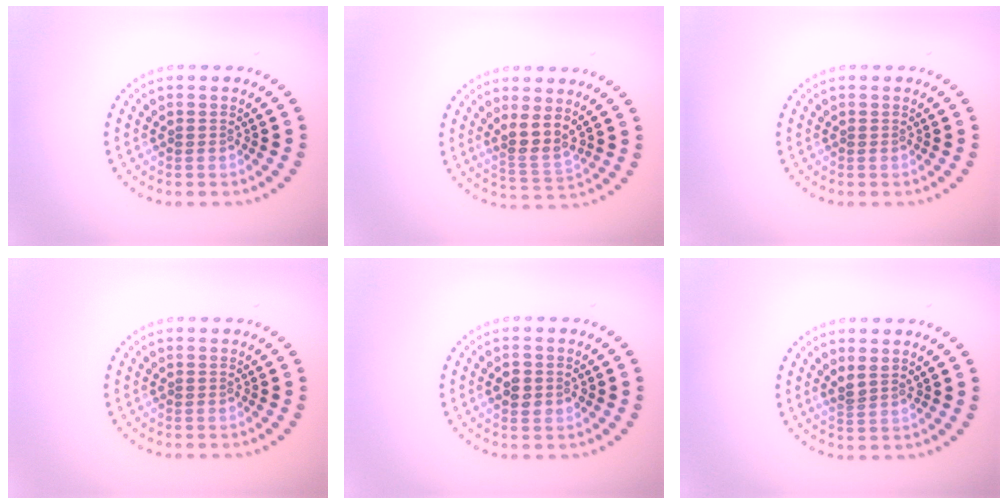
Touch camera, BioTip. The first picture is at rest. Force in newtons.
{"total": 2.8, "press": 2.3, "slide": 1.6}
{"total": 0.0}
{"total": 0.0}
{"total": 2.0, "press": 2.0, "slide": 0.2}
{"total": 1.4, "press": 1.0, "slide": 0.9}